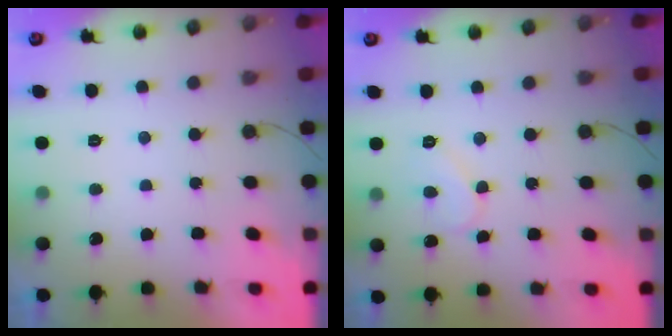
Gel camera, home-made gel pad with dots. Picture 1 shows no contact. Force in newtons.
{"total": 5.6, "press": 5.6, "slide": 0.5}